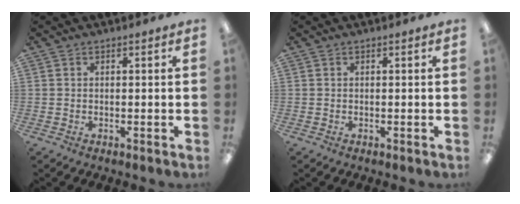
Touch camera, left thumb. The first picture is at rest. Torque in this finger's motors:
{"motor_torque": [0.01, 0.00, -0.05, 0.01, 0.00]}